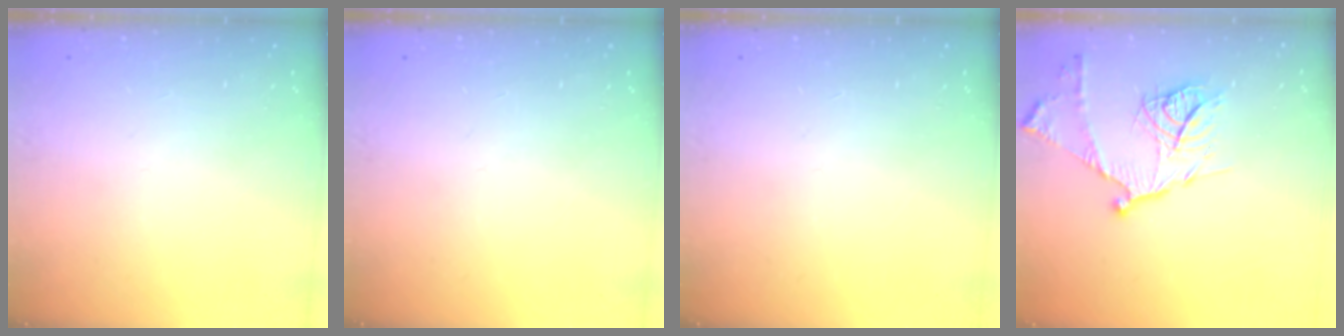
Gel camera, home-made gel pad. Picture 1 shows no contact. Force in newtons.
{"total": 0.0}
{"total": 0.0}
{"total": 15.0, "press": 14.9, "slide": 1.2}